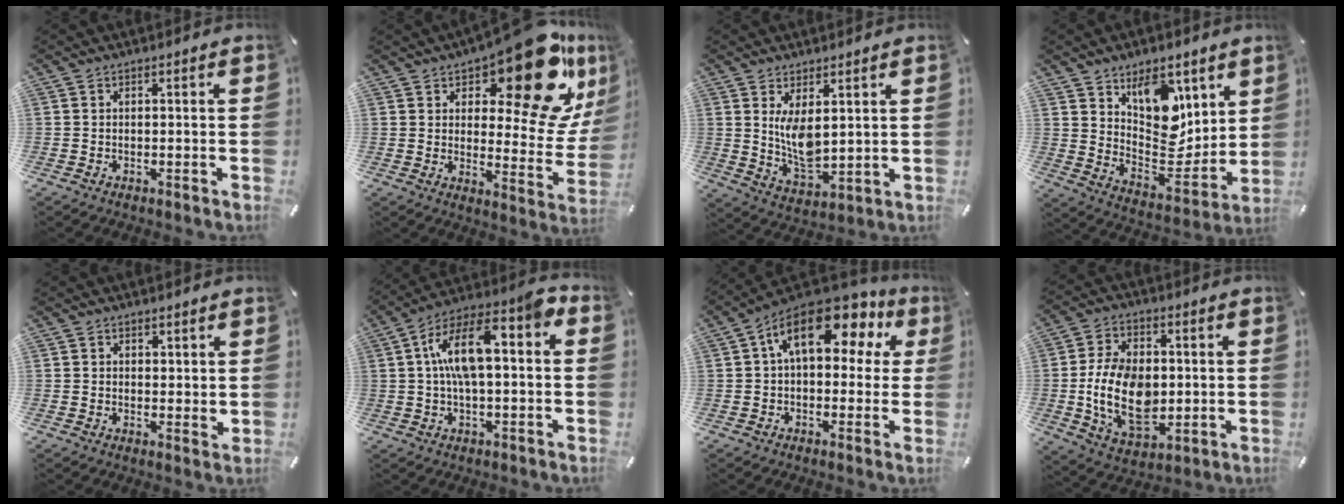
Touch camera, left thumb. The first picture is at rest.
{"total": 21.2, "force": [14.2, 8.0, 13.5], "torque": [-0.174, -0.111, 0.233]}
{"total": 8.4, "force": [3.0, 4.3, 6.5], "torque": [-0.123, -0.026, 0.051]}
{"total": 13.5, "force": [8.5, 8.6, 6.1], "torque": [-0.070, -0.085, 0.156]}
{"total": 2.0, "force": [1.4, 1.5, 0.4], "torque": [0.009, -0.004, 0.022]}
{"total": 13.0, "force": [2.4, 5.5, 11.5], "torque": [-0.205, -0.010, 0.044]}
{"total": 16.2, "force": [7.2, 8.7, 11.7], "torque": [-0.197, -0.031, 0.122]}
{"total": 17.3, "force": [-1.0, 11.6, 12.8], "torque": [-0.251, -0.001, -0.014]}